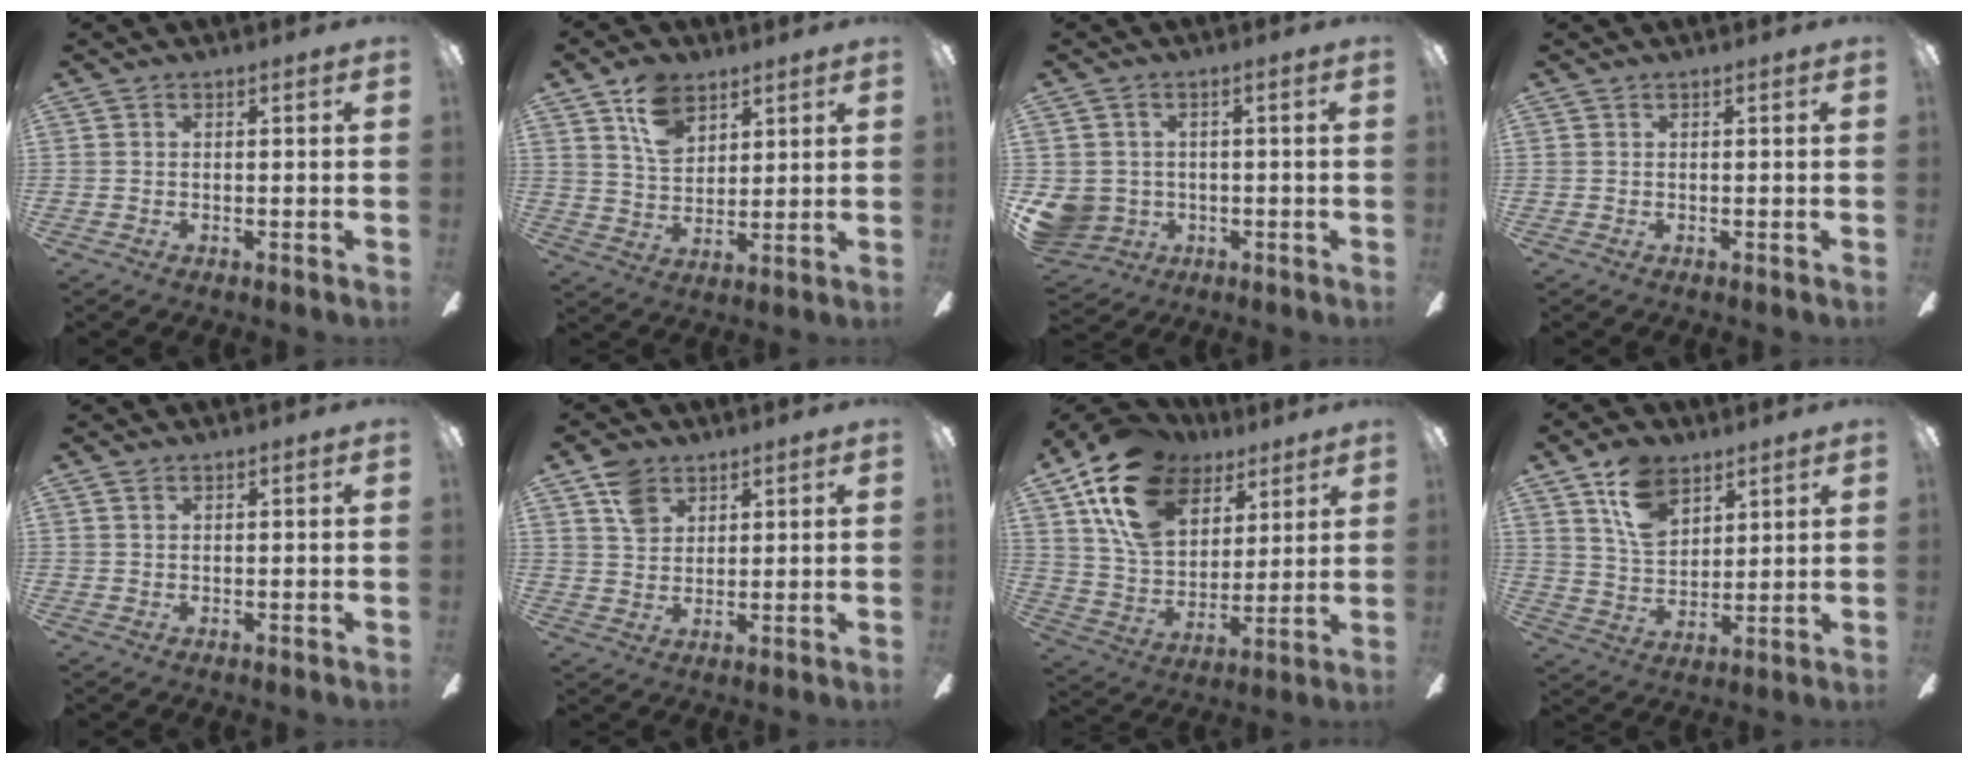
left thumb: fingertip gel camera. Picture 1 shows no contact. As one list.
[{"total": 9.9, "force": [6.0, 6.4, 4.6], "torque": [-0.079, -0.013, 0.112]}, {"total": 6.8, "force": [-1.2, 6.4, 2.0], "torque": [-0.061, 0.003, -0.024]}, {"total": 0.0}, {"total": 0.8, "force": [0.3, 0.5, 0.5], "torque": [-0.012, 0.004, 0.005]}, {"total": 7.0, "force": [4.4, 4.8, 2.5], "torque": [-0.044, -0.005, 0.082]}, {"total": 18.9, "force": [10.6, 12.7, 9.3], "torque": [-0.172, -0.042, 0.200]}, {"total": 11.7, "force": [7.2, 7.4, 5.6], "torque": [-0.107, -0.018, 0.138]}]